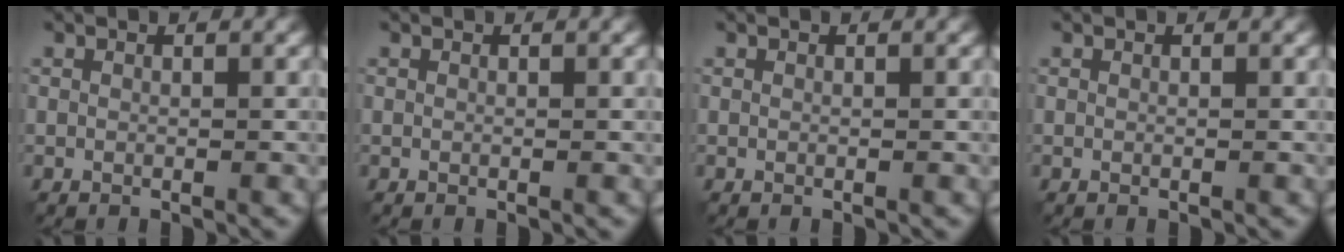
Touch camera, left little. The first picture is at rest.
{"total": 0.0}
{"total": 0.0}
{"total": 0.0}